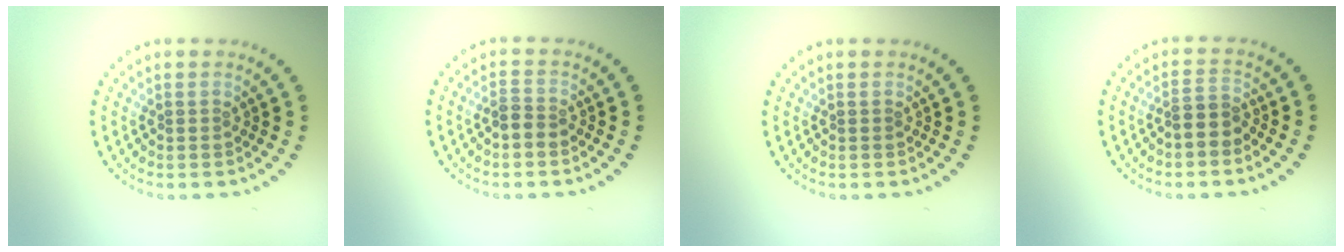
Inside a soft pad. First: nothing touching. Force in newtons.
{"total": 1.7, "press": 1.5, "slide": 0.7}
{"total": 0.0}
{"total": 1.6, "press": 1.2, "slide": 1.0}